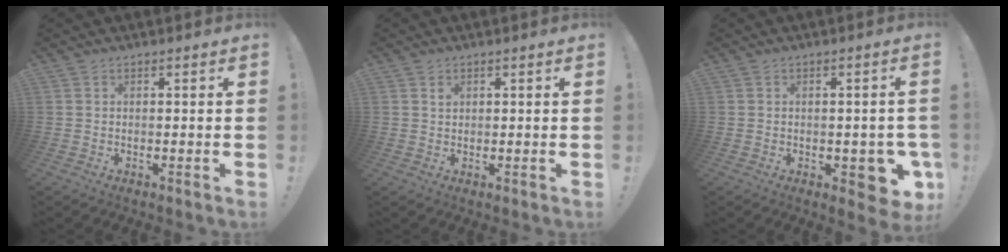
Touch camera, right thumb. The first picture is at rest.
{"total": 1.2, "force": [0.7, 0.9, 0.2], "torque": [0.008, -0.005, 0.011]}
{"total": 7.6, "force": [-2.6, 4.3, 5.7], "torque": [-0.061, 0.014, -0.032]}